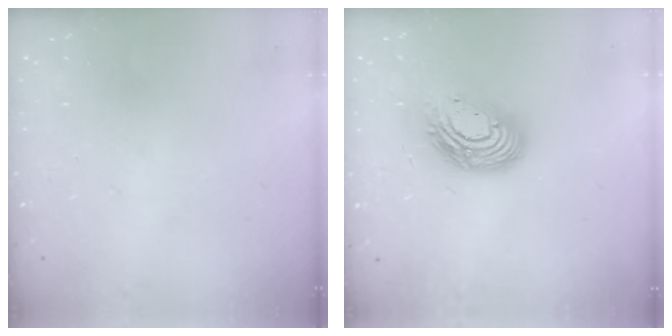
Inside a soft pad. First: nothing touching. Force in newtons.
{"total": 13.4, "press": 13.4, "slide": 1.0}